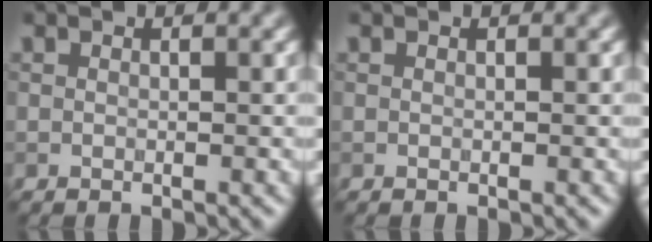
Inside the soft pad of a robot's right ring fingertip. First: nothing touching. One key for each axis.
{"total": 0.0}